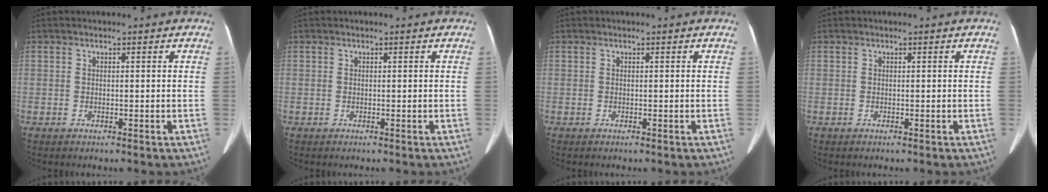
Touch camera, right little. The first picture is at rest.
{"total": 0.0}
{"total": 0.0}
{"total": 0.0}